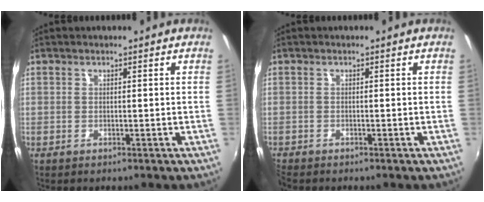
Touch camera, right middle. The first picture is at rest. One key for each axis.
{"total": 1.7, "fx": -1.6, "fy": 0.5, "fz": 0.3, "tx": -0.013, "ty": -0.008, "tz": -0.032}